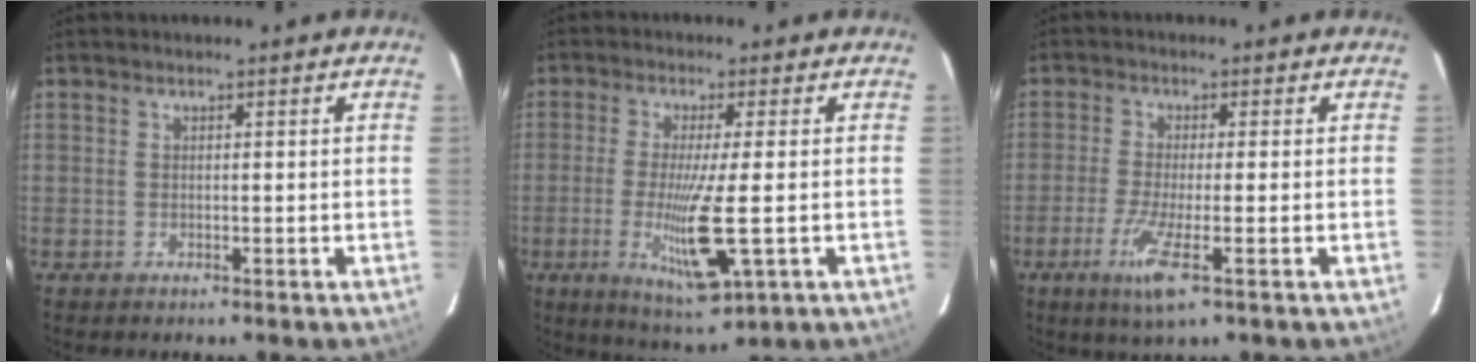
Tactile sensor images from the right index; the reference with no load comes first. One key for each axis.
{"total": 10.1, "fx": -2.3, "fy": 0.6, "fz": 9.9, "tx": -0.186, "ty": -0.033, "tz": -0.037}
{"total": 6.4, "fx": -3.0, "fy": 0.2, "fz": 5.6, "tx": -0.111, "ty": -0.018, "tz": -0.054}